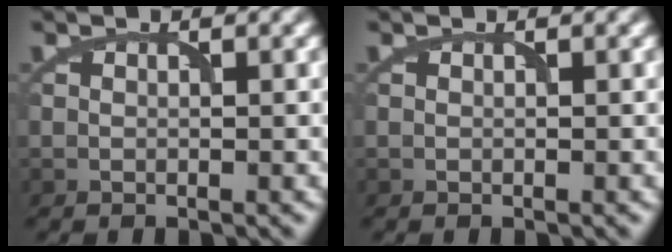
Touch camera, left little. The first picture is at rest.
{"total": 0.0}